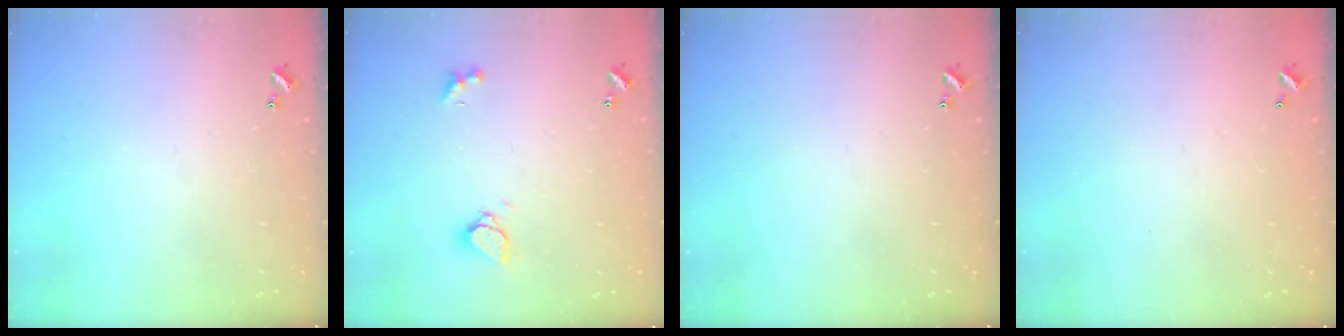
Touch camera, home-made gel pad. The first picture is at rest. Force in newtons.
{"total": 2.1, "press": 2.1, "slide": 0.6}
{"total": 0.0}
{"total": 2.9, "press": 2.9, "slide": 0.1}